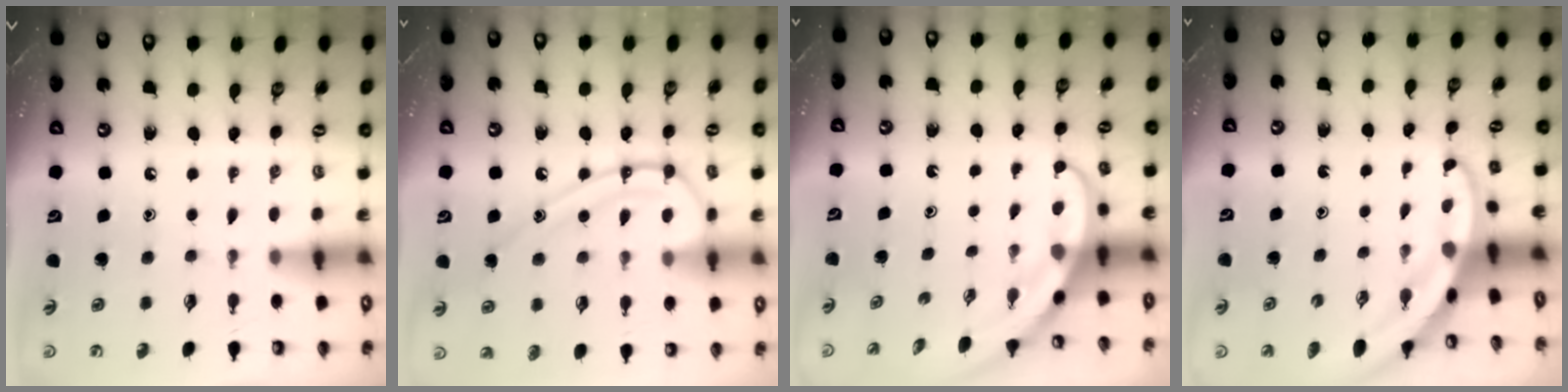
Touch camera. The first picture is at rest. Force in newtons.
{"total": 13.8, "press": 13.7, "slide": 1.4}
{"total": 3.8, "press": 3.8, "slide": 0.3}
{"total": 3.6, "press": 3.6, "slide": 0.1}